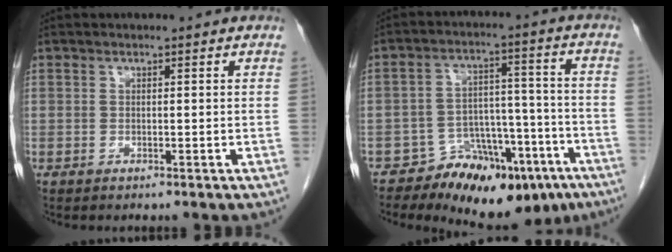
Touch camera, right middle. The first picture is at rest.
{"total": 13.7, "force": [-9.5, 6.5, 7.5], "torque": [-0.081, 0.044, -0.138]}